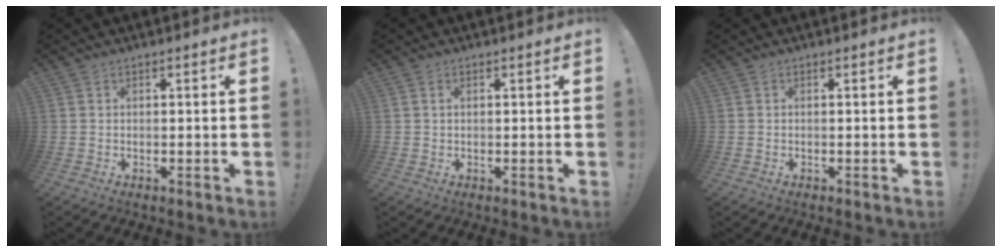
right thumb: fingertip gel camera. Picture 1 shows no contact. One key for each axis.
{"total": 0.8, "fx": 0.4, "fy": 0.5, "fz": 0.6, "tx": -0.009, "ty": 0.000, "tz": 0.006}
{"total": 0.0}